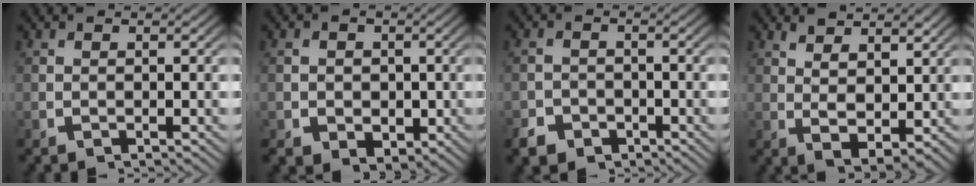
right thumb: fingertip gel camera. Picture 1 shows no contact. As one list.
[{"total": 4.7, "force": [-0.8, 4.0, 2.4], "torque": [-0.041, -0.025, -0.004]}, {"total": 3.9, "force": [-2.9, 2.5, 0.7], "torque": [-0.003, -0.019, -0.046]}, {"total": 4.2, "force": [1.5, 2.6, 3.0], "torque": [-0.055, -0.015, 0.037]}]